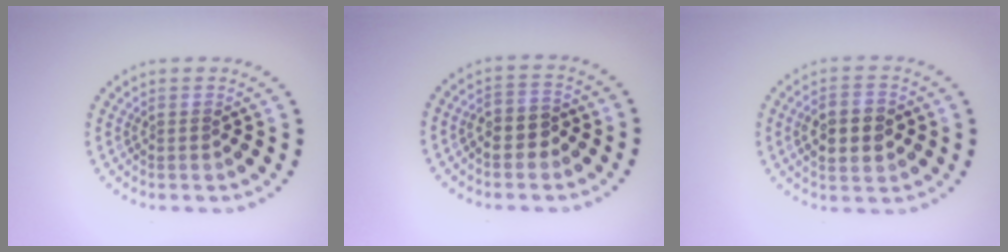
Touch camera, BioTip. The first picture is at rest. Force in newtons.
{"total": 2.6, "press": 2.4, "slide": 0.8}
{"total": 4.6, "press": 4.6, "slide": 0.2}